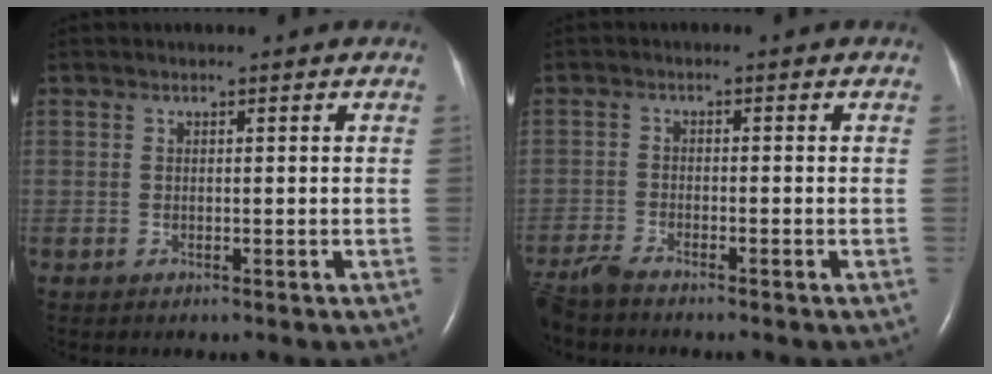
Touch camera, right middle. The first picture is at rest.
{"total": 3.8, "force": [-3.6, 0.0, 1.3], "torque": [-0.030, -0.017, -0.070]}